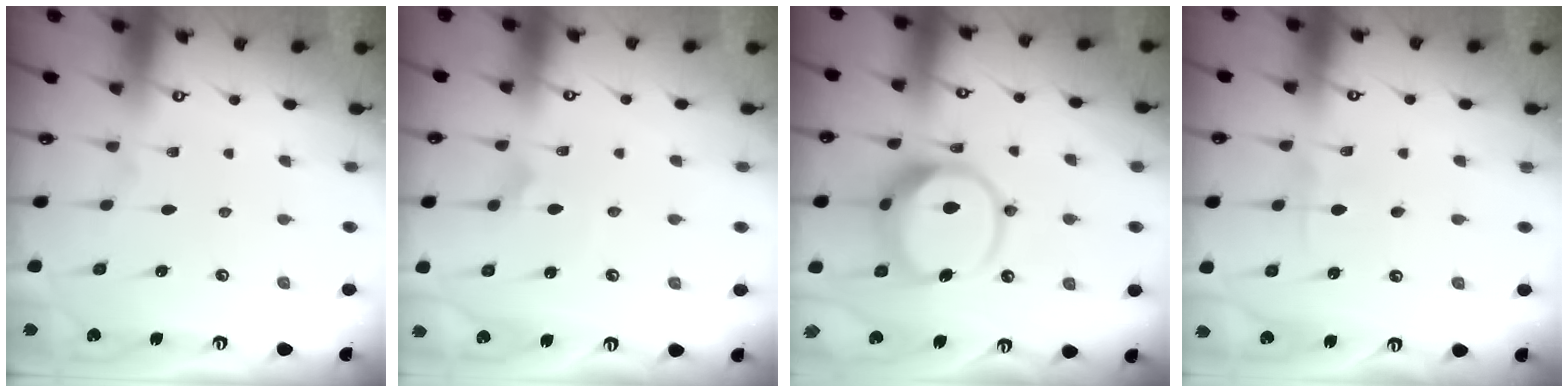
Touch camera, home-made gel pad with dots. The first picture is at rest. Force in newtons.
{"total": 2.4, "press": 2.4, "slide": 0.2}
{"total": 12.8, "press": 12.7, "slide": 1.7}
{"total": 2.9, "press": 2.9, "slide": 0.3}